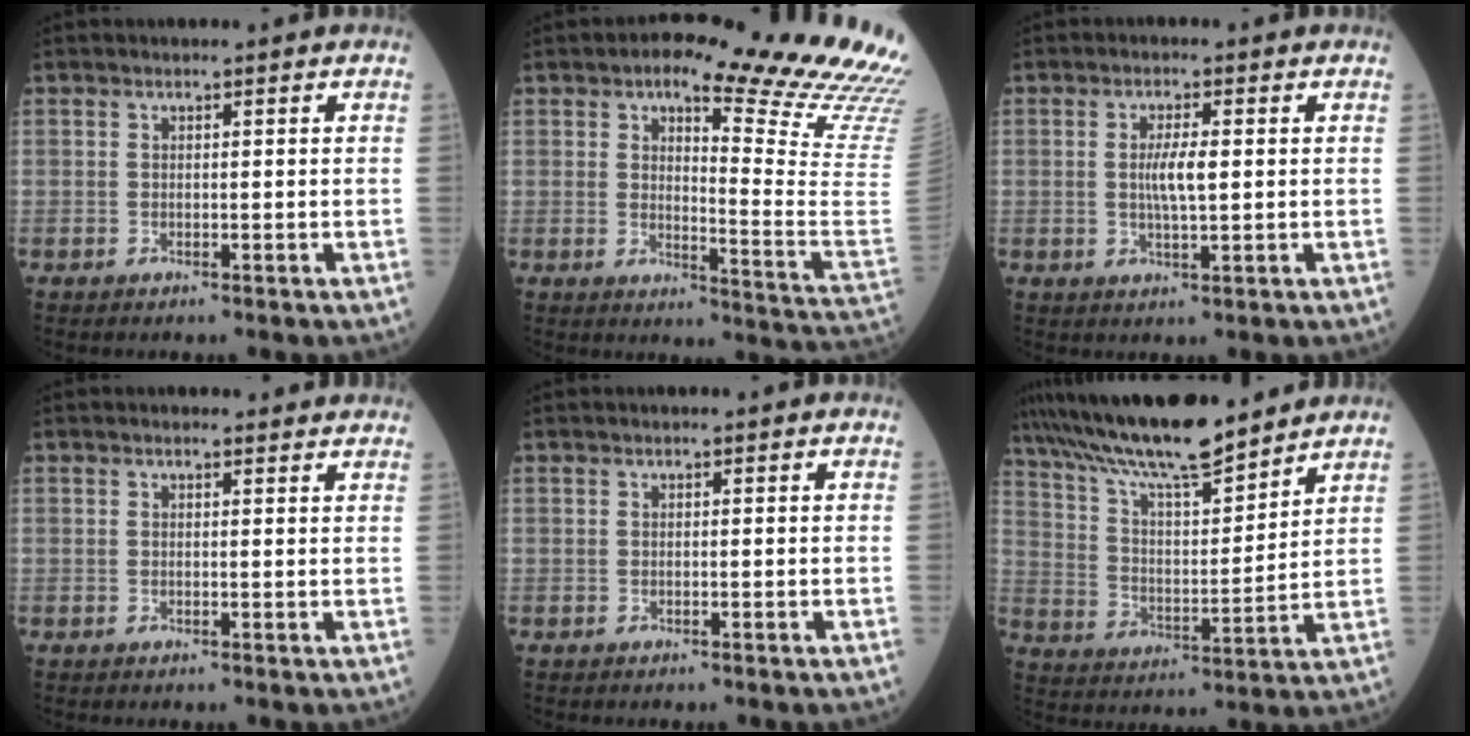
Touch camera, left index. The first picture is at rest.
{"total": 21.5, "force": [17.7, 1.6, 12.1], "torque": [-0.156, -0.090, 0.198]}
{"total": 4.0, "force": [0.3, 0.8, 3.9], "torque": [-0.075, -0.002, 0.006]}
{"total": 3.5, "force": [3.3, 1.0, 0.8], "torque": [-0.014, 0.009, 0.033]}
{"total": 0.0}
{"total": 17.2, "force": [14.7, 2.2, 8.6], "torque": [-0.157, 0.010, 0.259]}